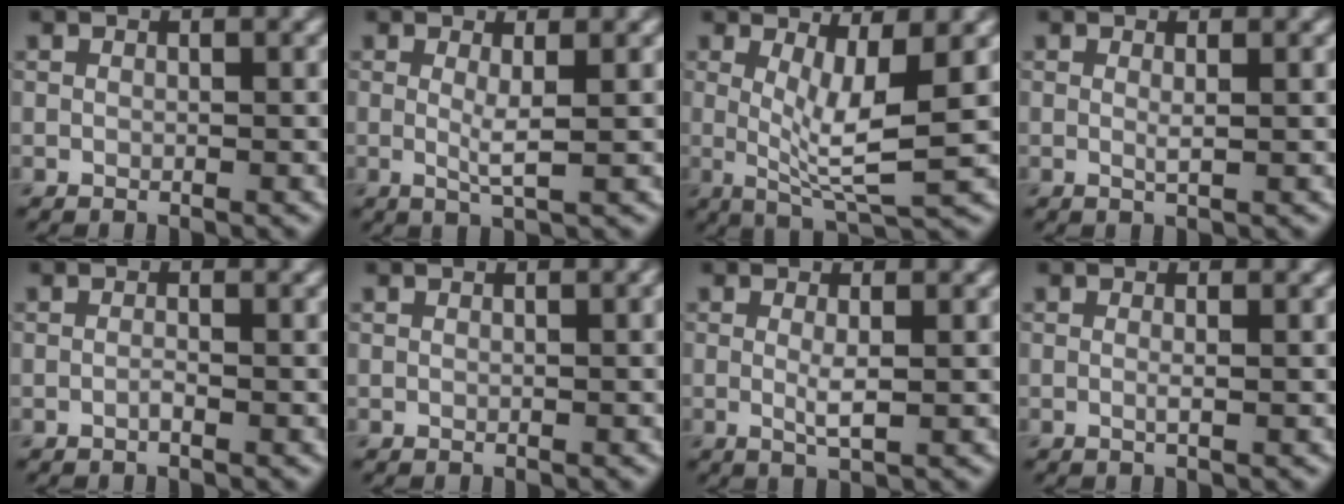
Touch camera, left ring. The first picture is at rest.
{"total": 1.8, "force": [0.1, 0.1, 1.8], "torque": [-0.040, -0.010, 0.003]}
{"total": 5.3, "force": [0.4, 1.2, 5.1], "torque": [-0.092, -0.014, 0.014]}
{"total": 0.7, "force": [0.0, 0.1, 0.7], "torque": [-0.015, -0.005, 0.000]}
{"total": 0.7, "force": [-0.6, 0.0, 0.4], "torque": [-0.013, -0.002, -0.010]}
{"total": 0.6, "force": [0.1, 0.2, 0.6], "torque": [-0.006, 0.007, -0.002]}
{"total": 1.6, "force": [-0.2, 0.2, 1.6], "torque": [-0.036, -0.006, -0.001]}
{"total": 0.8, "force": [-0.3, 0.1, 0.7], "torque": [-0.016, -0.004, -0.006]}